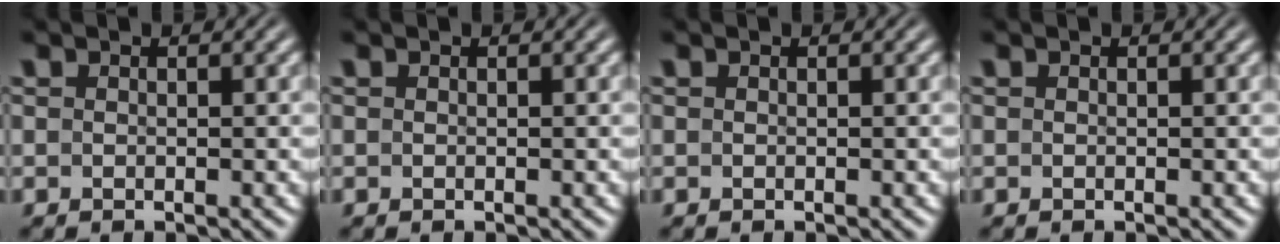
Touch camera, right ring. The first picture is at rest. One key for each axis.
{"total": 0.0}
{"total": 0.0}
{"total": 0.0}